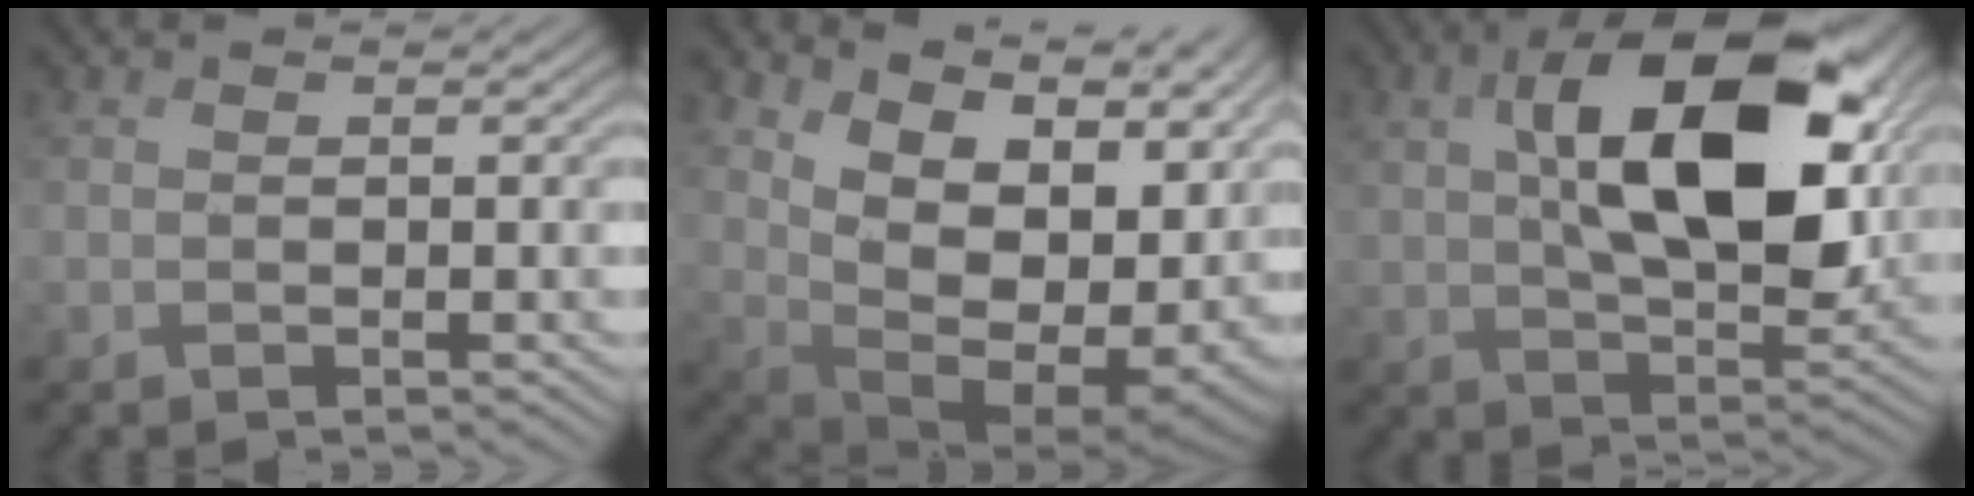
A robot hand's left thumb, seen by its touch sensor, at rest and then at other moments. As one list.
[{"total": 16.1, "force": [3.0, 8.9, 13.1], "torque": [-0.210, -0.016, 0.092]}, {"total": 14.9, "force": [4.0, 7.8, 12.0], "torque": [-0.218, 0.003, 0.074]}]